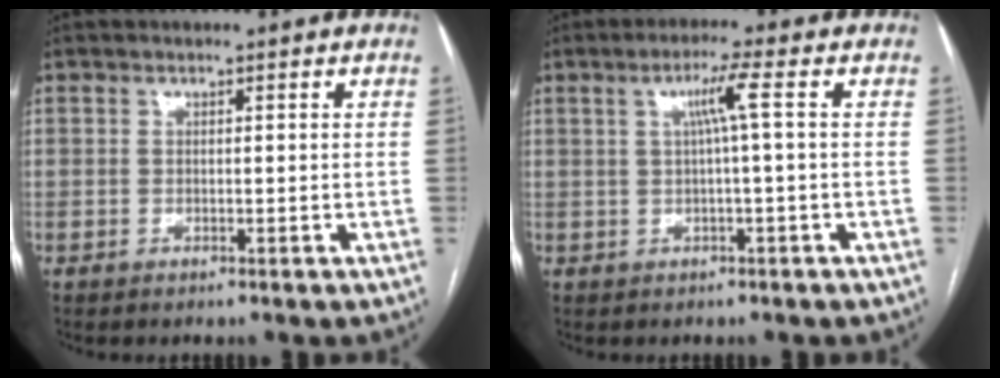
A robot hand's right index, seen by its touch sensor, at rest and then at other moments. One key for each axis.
{"total": 3.9, "fx": 0.6, "fy": -0.8, "fz": 3.7, "tx": -0.070, "ty": 0.008, "tz": 0.013}